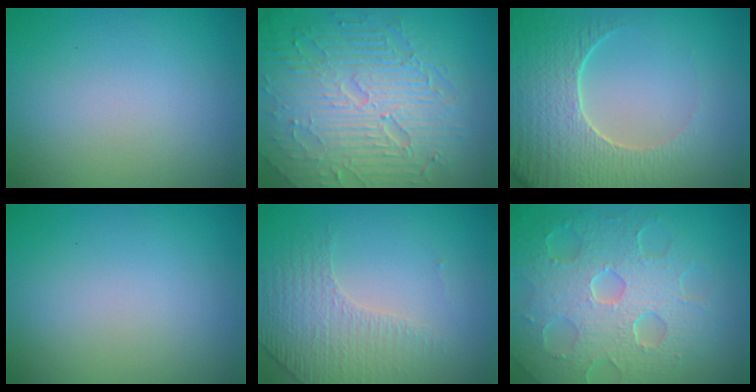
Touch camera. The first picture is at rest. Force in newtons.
{"total": 9.7, "press": 6.3, "slide": 7.4}
{"total": 5.2, "press": 4.7, "slide": 2.2}
{"total": 0.0}
{"total": 4.4, "press": 2.8, "slide": 3.4}
{"total": 8.8, "press": 6.3, "slide": 6.1}